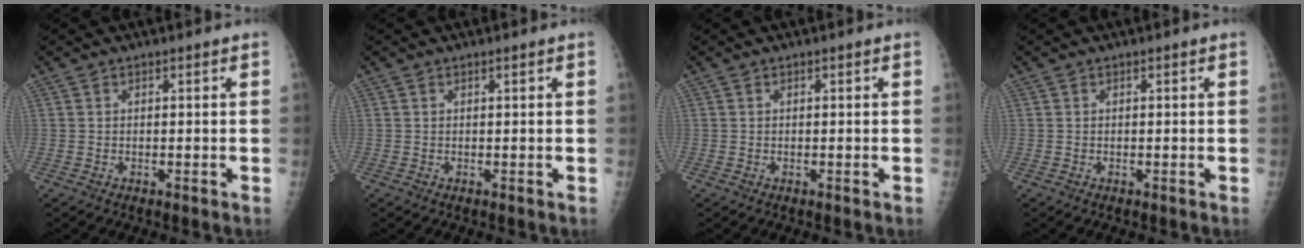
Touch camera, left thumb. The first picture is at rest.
{"total": 0.0}
{"total": 0.0}
{"total": 0.0}